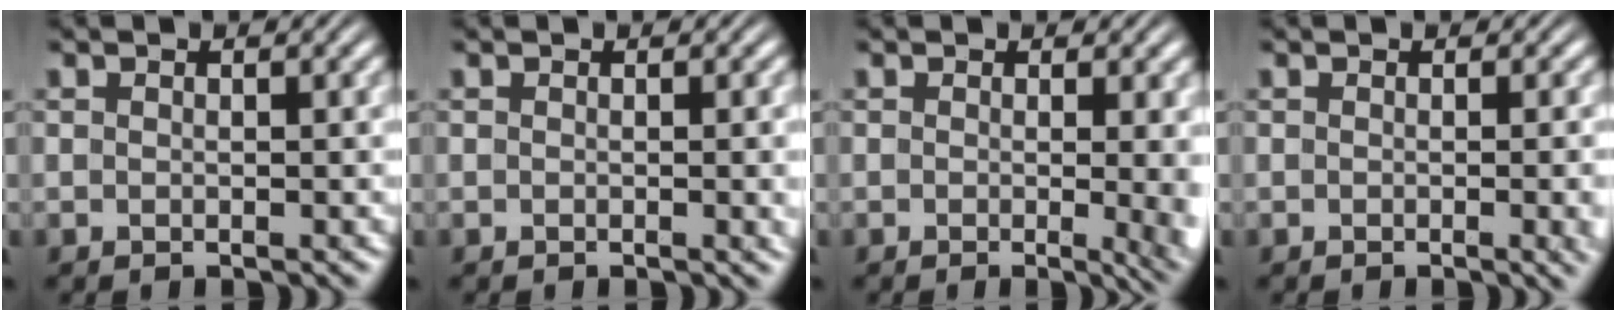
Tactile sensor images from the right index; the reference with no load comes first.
{"total": 0.6, "force": [0.0, -0.1, 0.6], "torque": [-0.009, -0.001, 0.000]}
{"total": 3.9, "force": [-0.5, 0.8, 3.8], "torque": [-0.036, -0.008, -0.011]}
{"total": 1.4, "force": [-0.2, -0.1, 1.4], "torque": [-0.015, 0.002, -0.007]}